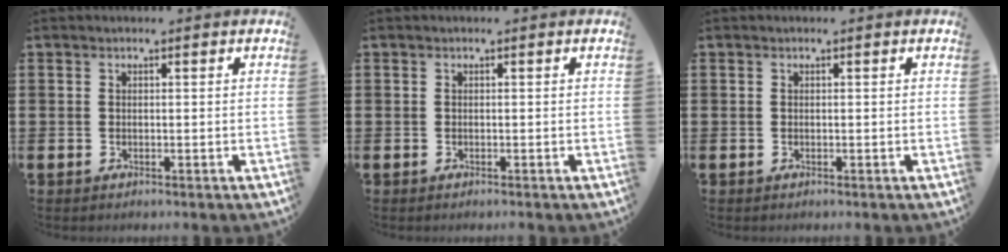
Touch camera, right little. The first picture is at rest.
{"total": 0.0}
{"total": 0.0}